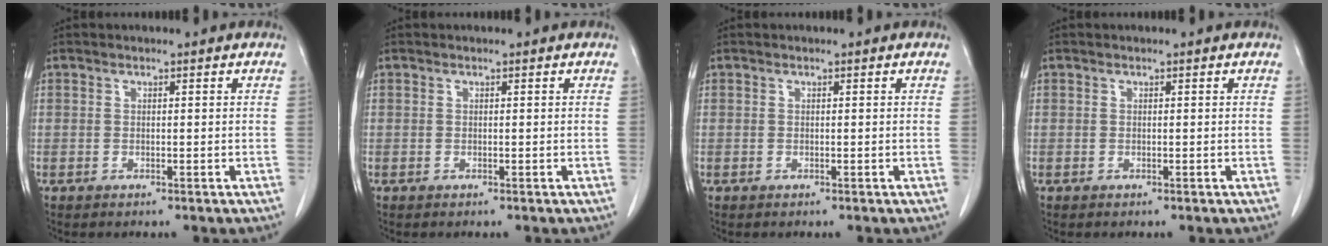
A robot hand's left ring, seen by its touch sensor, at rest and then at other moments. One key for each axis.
{"total": 0.0}
{"total": 0.0}
{"total": 0.0}